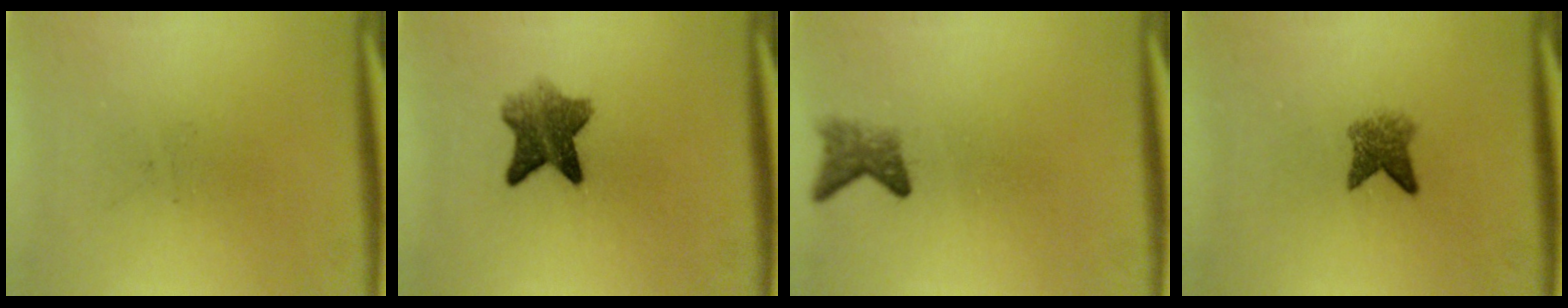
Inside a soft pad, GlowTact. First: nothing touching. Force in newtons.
{"total": 6.4}
{"total": 2.4}
{"total": 3.2}